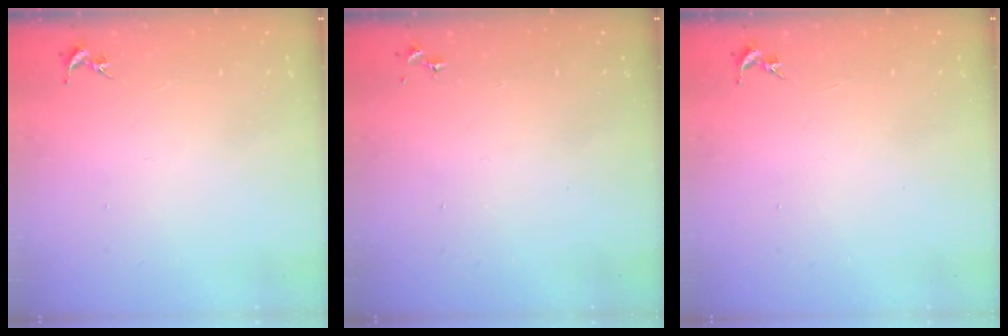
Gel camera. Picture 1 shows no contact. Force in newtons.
{"total": 0.0}
{"total": 0.0}